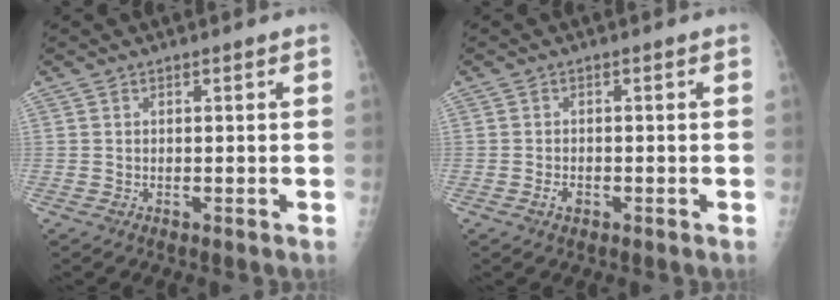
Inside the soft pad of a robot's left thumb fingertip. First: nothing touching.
{"total": 1.7, "force": [-0.8, 1.1, 1.1], "torque": [-0.015, 0.003, -0.014]}